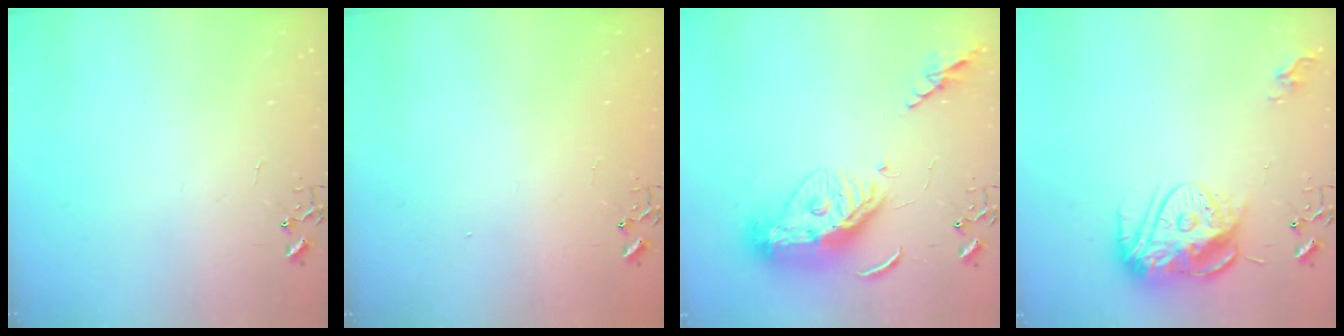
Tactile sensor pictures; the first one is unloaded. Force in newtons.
{"total": 1.3, "press": 1.2, "slide": 0.1}
{"total": 14.7, "press": 14.6, "slide": 1.6}
{"total": 14.8, "press": 14.7, "slide": 1.4}